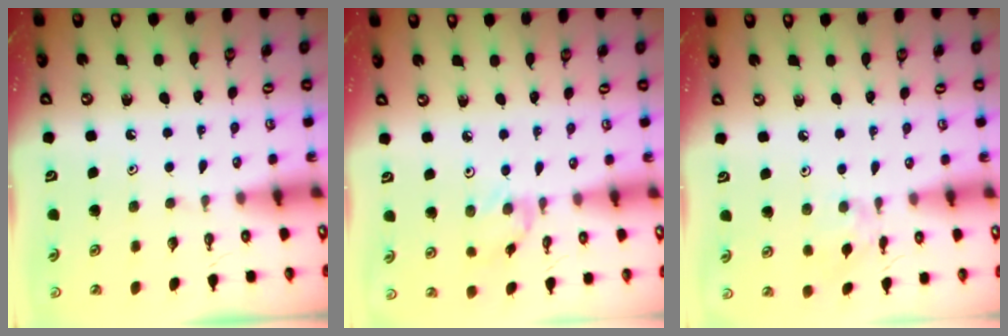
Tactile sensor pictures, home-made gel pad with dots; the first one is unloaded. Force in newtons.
{"total": 3.0, "press": 2.9, "slide": 0.4}
{"total": 2.0, "press": 2.0, "slide": 0.4}